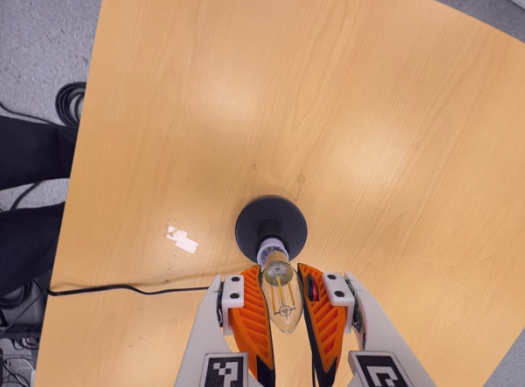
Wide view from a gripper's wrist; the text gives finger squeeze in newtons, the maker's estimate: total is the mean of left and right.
{"total": 22.8, "left": 25.8, "right": 19.7}